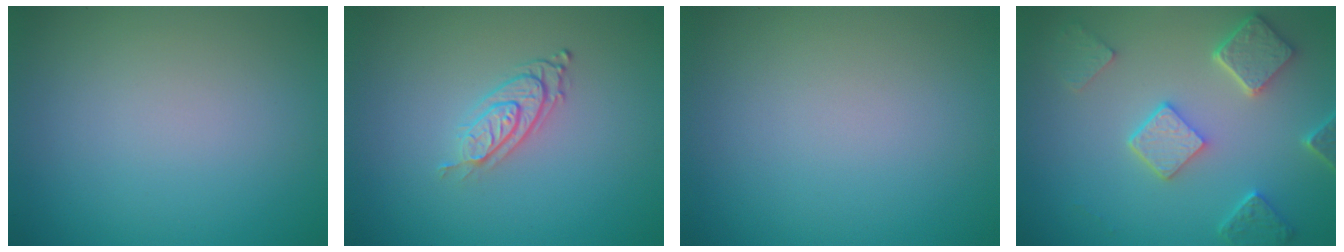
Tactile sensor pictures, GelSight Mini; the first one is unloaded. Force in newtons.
{"total": 2.9, "press": 1.9, "slide": 2.2}
{"total": 0.0}
{"total": 4.8, "press": 3.8, "slide": 3.0}